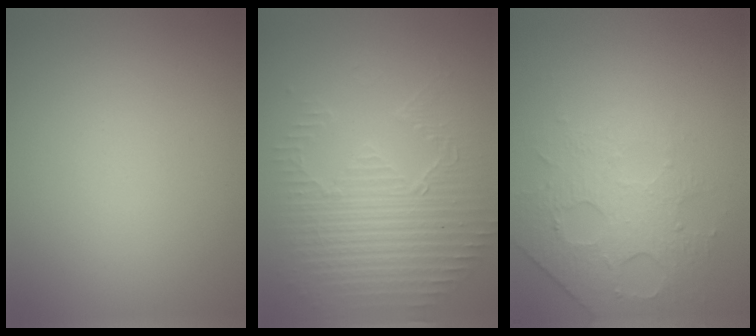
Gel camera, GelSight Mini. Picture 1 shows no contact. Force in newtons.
{"total": 3.9, "press": 3.6, "slide": 1.5}
{"total": 4.9, "press": 3.2, "slide": 3.7}